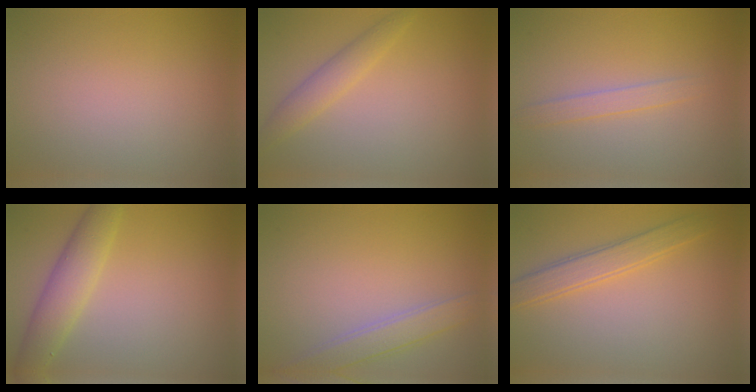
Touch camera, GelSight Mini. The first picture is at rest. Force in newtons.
{"total": 2.2, "press": 2.2, "slide": 0.1}
{"total": 1.5, "press": 1.5, "slide": 0.1}
{"total": 4.0, "press": 4.0, "slide": 0.4}
{"total": 2.7, "press": 2.7, "slide": 0.1}
{"total": 2.8, "press": 2.8, "slide": 0.1}